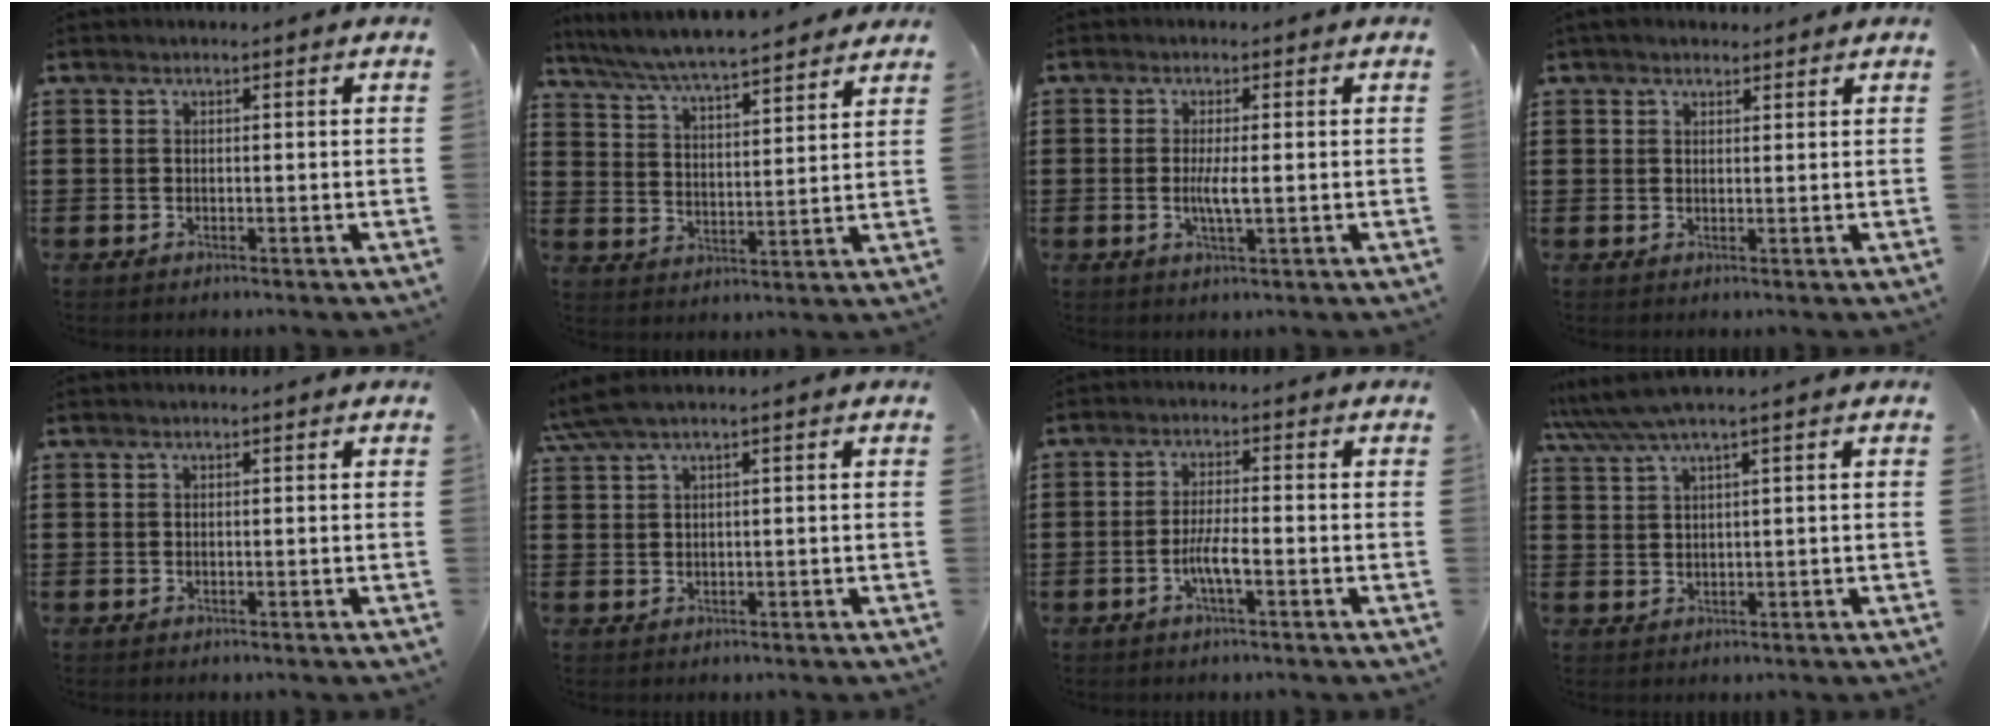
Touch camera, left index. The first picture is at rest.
{"total": 6.2, "force": [5.9, 0.0, 1.8], "torque": [-0.060, -0.037, 0.101]}
{"total": 3.3, "force": [-0.2, 0.5, 3.3], "torque": [-0.066, -0.006, -0.006]}
{"total": 1.9, "force": [1.6, 0.8, 0.5], "torque": [-0.014, 0.006, 0.032]}
{"total": 0.0}
{"total": 2.6, "force": [1.1, 0.2, 2.4], "torque": [-0.053, -0.003, 0.018]}
{"total": 4.0, "force": [-1.5, 0.7, 3.7], "torque": [-0.078, -0.003, -0.030]}
{"total": 3.8, "force": [2.2, -0.2, 3.0], "torque": [-0.071, -0.004, 0.036]}